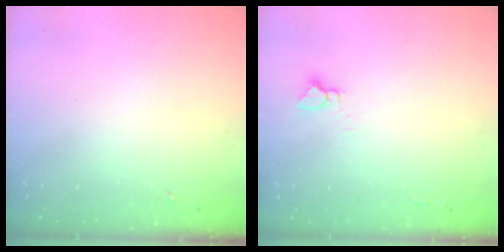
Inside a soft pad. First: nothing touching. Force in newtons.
{"total": 3.3, "press": 3.3, "slide": 0.2}